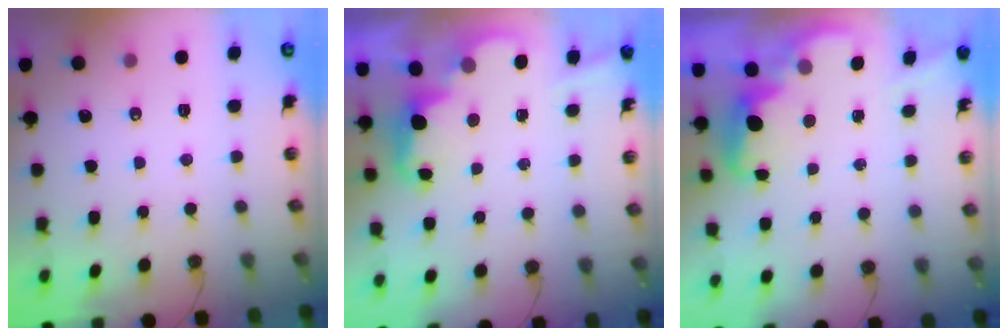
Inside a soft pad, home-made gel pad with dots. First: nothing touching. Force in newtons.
{"total": 2.4, "press": 2.3, "slide": 0.5}
{"total": 2.6, "press": 2.5, "slide": 0.8}